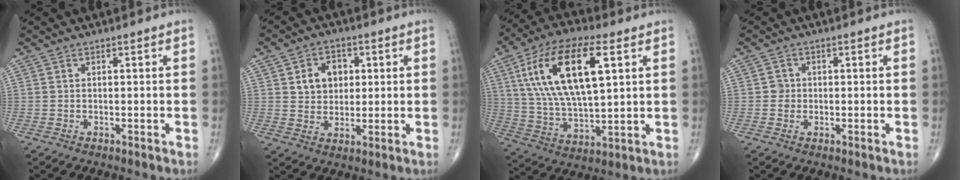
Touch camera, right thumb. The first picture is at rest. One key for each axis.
{"total": 7.3, "fx": 1.9, "fy": 5.7, "fz": 4.1, "tx": -0.031, "ty": -0.004, "tz": 0.031}
{"total": 20.7, "fx": 6.6, "fy": 8.4, "fz": 17.7, "tx": -0.331, "ty": -0.002, "tz": 0.120}
{"total": 1.7, "fx": -0.1, "fy": 1.7, "fz": 0.3, "tx": 0.006, "ty": 0.006, "tz": -0.006}